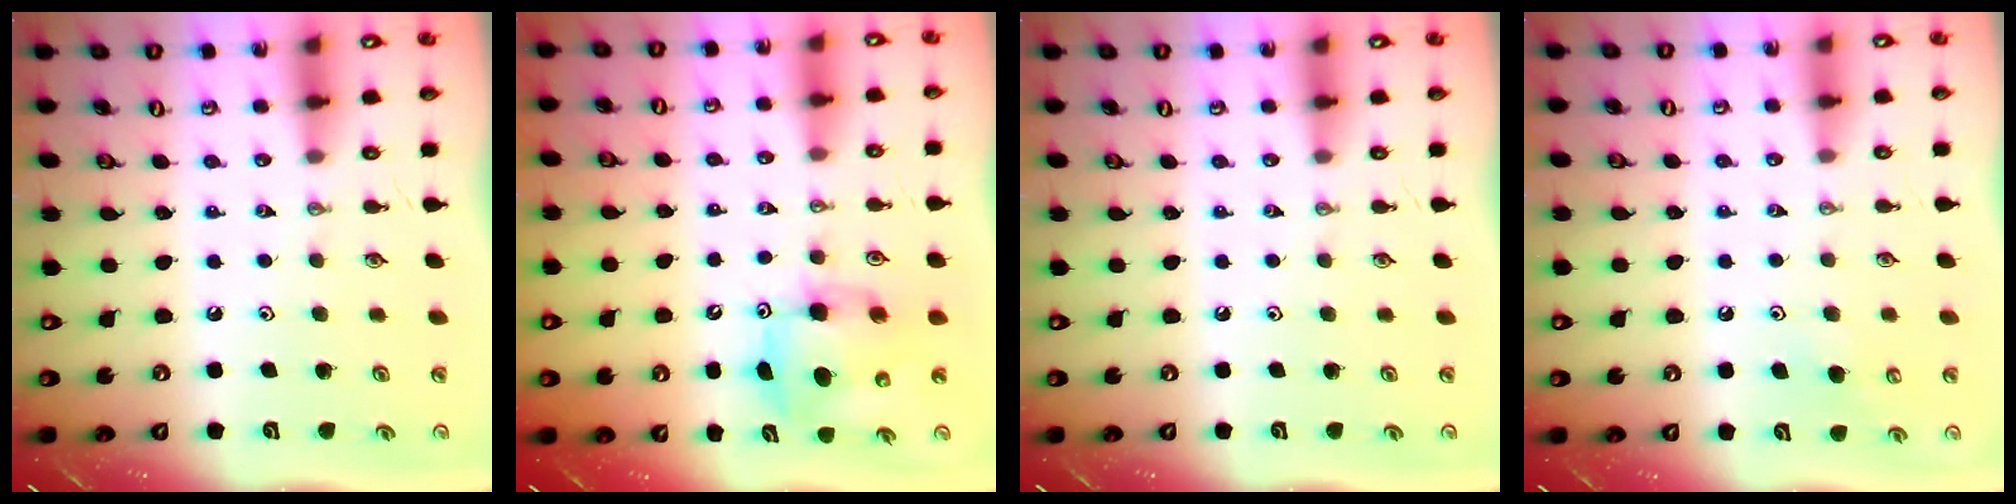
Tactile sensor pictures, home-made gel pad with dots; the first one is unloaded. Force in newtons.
{"total": 7.1, "press": 6.8, "slide": 1.9}
{"total": 0.0}
{"total": 5.0, "press": 4.9, "slide": 0.9}